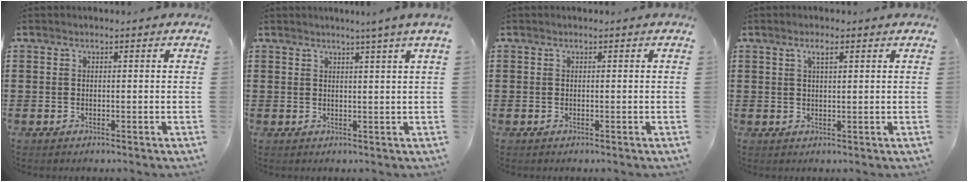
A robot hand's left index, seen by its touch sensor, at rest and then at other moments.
{"total": 2.4, "force": [1.6, -1.1, 1.3], "torque": [-0.025, -0.008, 0.028]}
{"total": 0.0}
{"total": 2.0, "force": [1.0, 0.4, 1.7], "torque": [-0.036, 0.003, 0.015]}